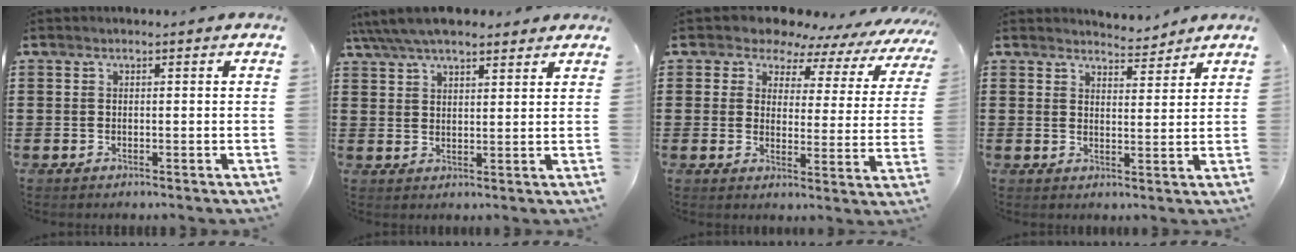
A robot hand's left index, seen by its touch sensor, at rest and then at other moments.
{"total": 6.4, "force": [5.5, 1.7, 2.7], "torque": [-0.070, -0.004, 0.102]}
{"total": 5.9, "force": [5.3, 2.2, 1.3], "torque": [-0.059, -0.032, 0.090]}
{"total": 3.6, "force": [3.6, 0.4, 0.1], "torque": [-0.005, -0.017, 0.064]}